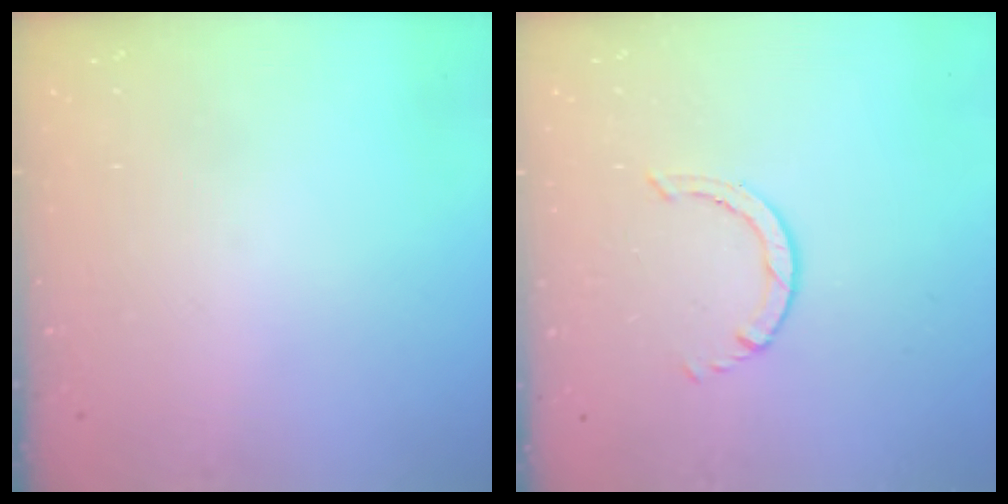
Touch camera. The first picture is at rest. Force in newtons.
{"total": 0.6, "press": 0.6, "slide": 0.1}